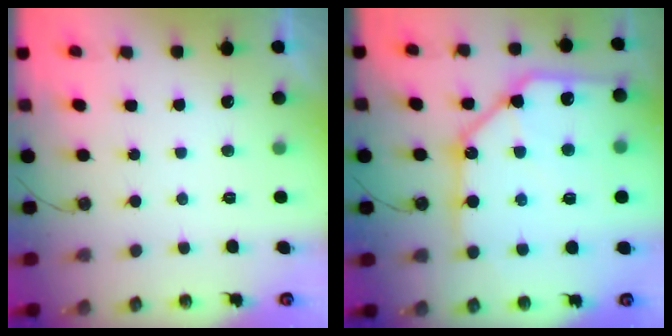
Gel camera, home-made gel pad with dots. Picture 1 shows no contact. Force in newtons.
{"total": 22.6, "press": 22.5, "slide": 2.6}